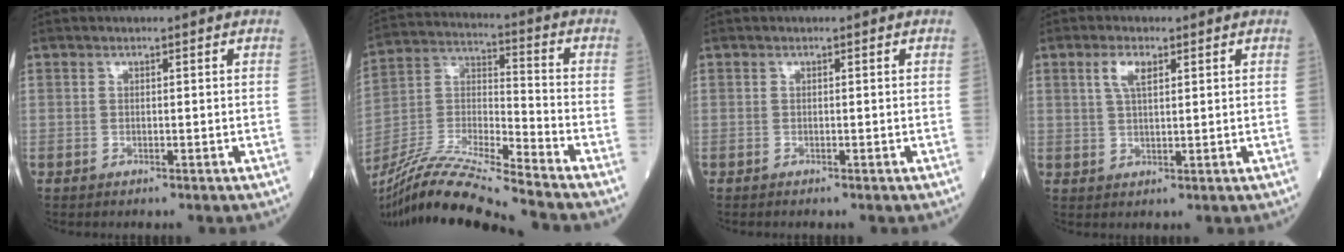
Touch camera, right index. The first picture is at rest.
{"total": 17.5, "force": [-15.6, -1.3, 7.8], "torque": [-0.161, -0.009, -0.289]}
{"total": 0.0}
{"total": 3.5, "force": [1.7, 1.1, 2.9], "torque": [-0.063, 0.007, 0.037]}